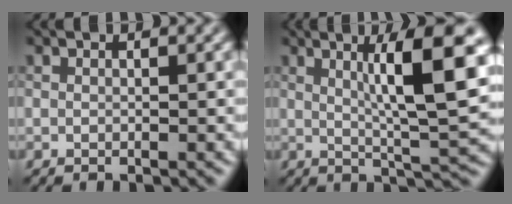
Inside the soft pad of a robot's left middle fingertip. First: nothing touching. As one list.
[{"total": 9.2, "force": [2.4, 1.4, 8.8], "torque": [-0.119, 0.001, 0.041]}]